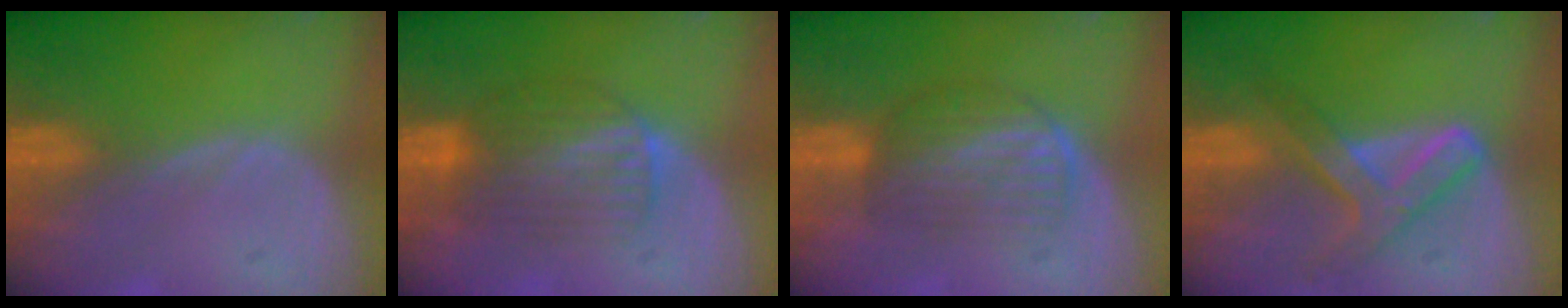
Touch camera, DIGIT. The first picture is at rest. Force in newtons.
{"total": 6.3, "press": 6.2, "slide": 1.1}
{"total": 5.8, "press": 5.6, "slide": 1.7}
{"total": 7.2, "press": 6.1, "slide": 3.8}